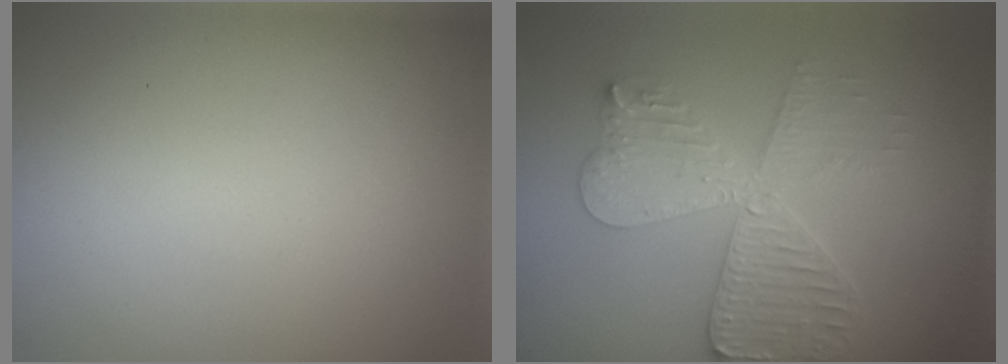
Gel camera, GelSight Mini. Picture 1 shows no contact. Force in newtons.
{"total": 5.5, "press": 5.5, "slide": 0.8}